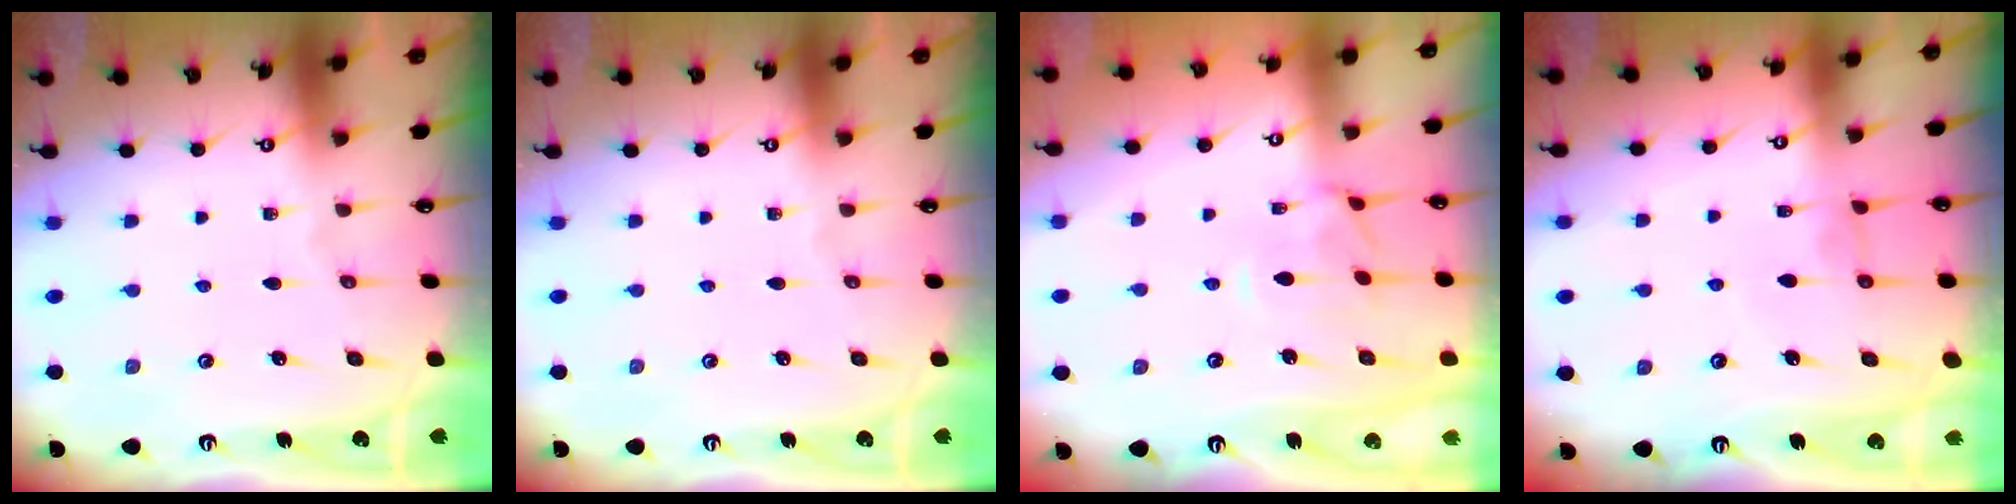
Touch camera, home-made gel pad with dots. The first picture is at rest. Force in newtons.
{"total": 0.0}
{"total": 0.6, "press": 0.0, "slide": 0.6}
{"total": 1.0, "press": 0.7, "slide": 0.7}